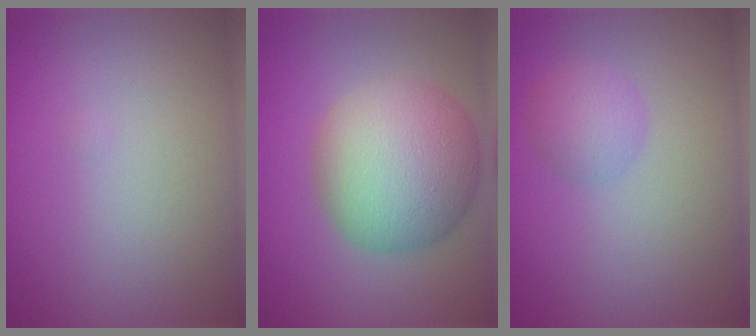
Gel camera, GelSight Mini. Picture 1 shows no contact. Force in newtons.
{"total": 9.4, "press": 9.3, "slide": 0.4}
{"total": 2.2, "press": 2.2, "slide": 0.0}